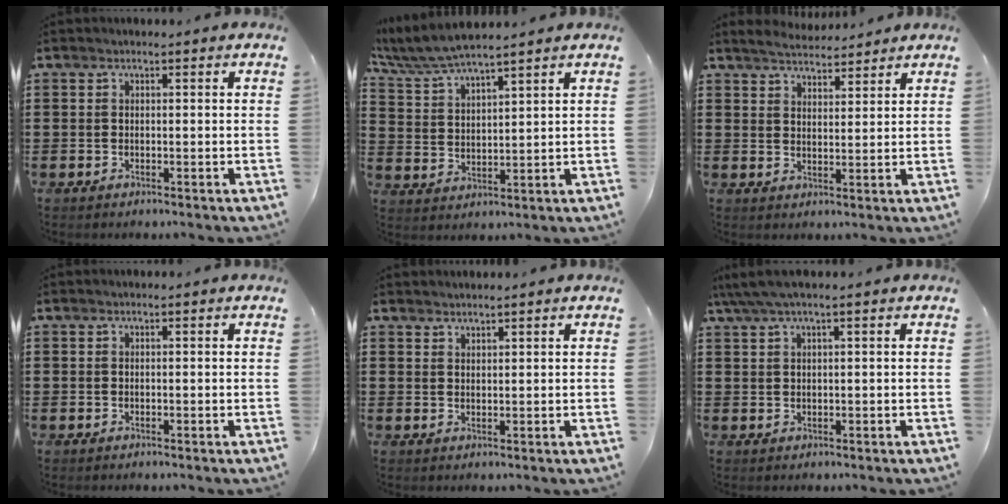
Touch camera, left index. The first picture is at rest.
{"total": 5.8, "force": [5.5, 0.3, 2.0], "torque": [-0.060, -0.027, 0.096]}
{"total": 3.8, "force": [3.8, 0.5, 0.5], "torque": [-0.021, -0.006, 0.070]}
{"total": 0.0}
{"total": 1.5, "force": [1.5, 0.0, -0.1], "torque": [-0.001, -0.002, 0.030]}
{"total": 2.5, "force": [1.3, 0.2, 2.2], "torque": [-0.043, 0.000, 0.023]}